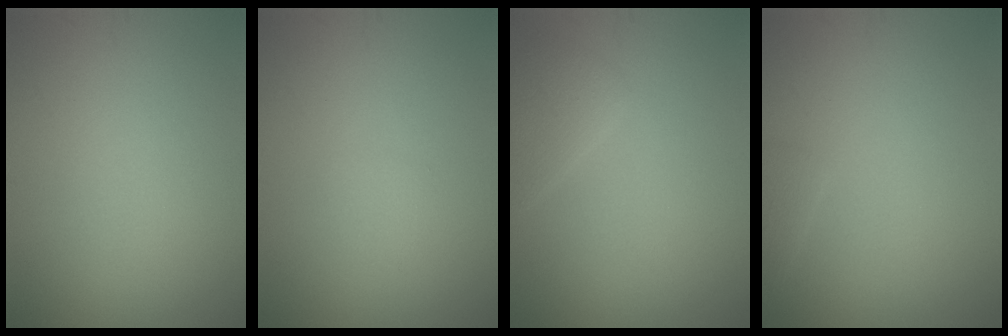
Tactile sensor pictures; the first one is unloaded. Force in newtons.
{"total": 0.5, "press": 0.5, "slide": 0.1}
{"total": 1.6, "press": 1.6, "slide": 0.1}
{"total": 0.9, "press": 0.9, "slide": 0.1}